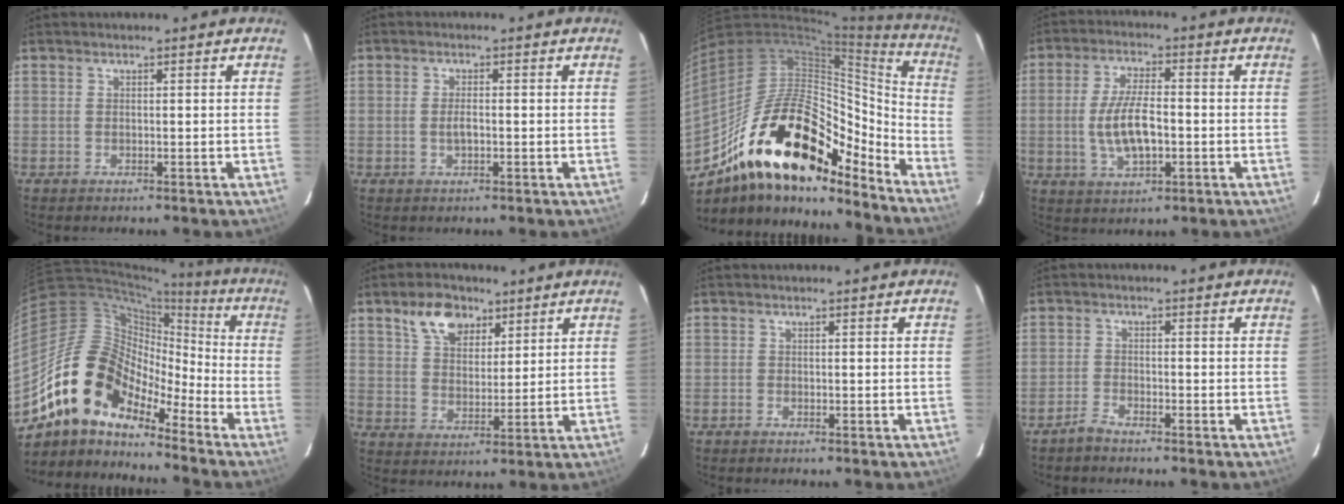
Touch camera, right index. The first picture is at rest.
{"total": 2.2, "force": [-0.4, 1.1, 1.9], "torque": [-0.037, 0.002, -0.007]}
{"total": 27.2, "force": [-18.1, 10.5, 17.3], "torque": [-0.288, 0.000, -0.298]}
{"total": 9.7, "force": [-1.4, 4.1, 8.6], "torque": [-0.172, -0.001, -0.022]}
{"total": 15.5, "force": [-11.4, 7.6, 7.3], "torque": [-0.130, 0.013, -0.225]}
{"total": 8.8, "force": [5.4, 5.2, 4.6], "torque": [-0.084, 0.020, 0.098]}
{"total": 0.0}
{"total": 2.2, "force": [-2.1, 0.3, 0.6], "torque": [-0.026, -0.001, -0.044]}